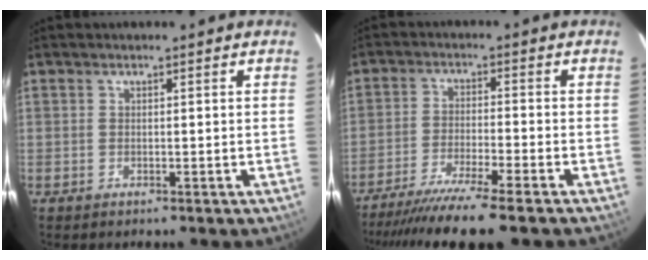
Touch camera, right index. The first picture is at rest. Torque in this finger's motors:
{"motor_torque": [1.61, -0.53, 0.77, 0.18]}